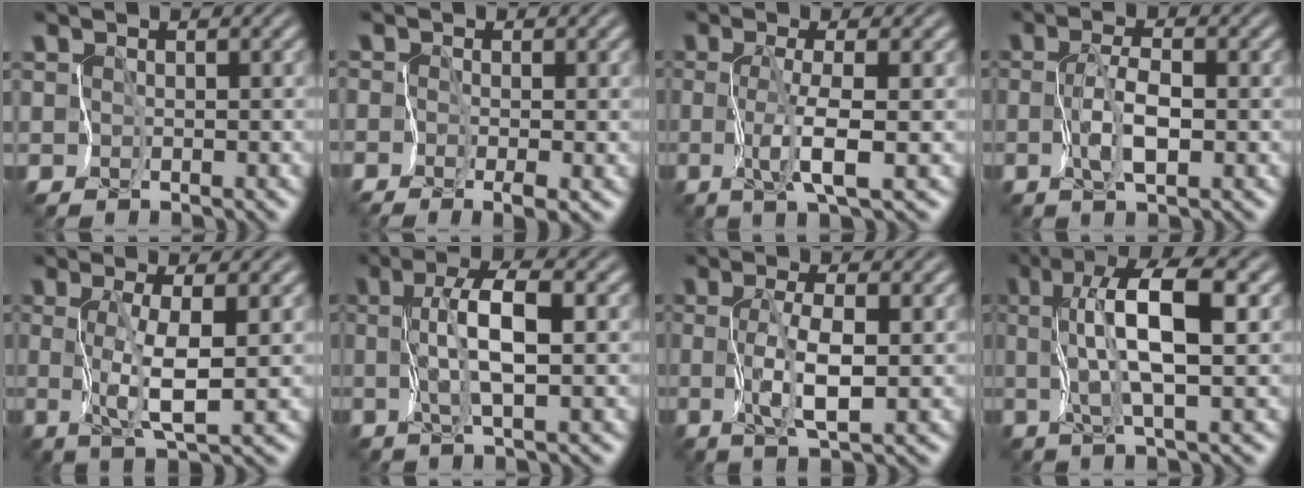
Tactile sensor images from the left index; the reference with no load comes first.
{"total": 1.5, "force": [-0.9, 0.3, 1.2], "torque": [-0.025, -0.008, -0.019]}
{"total": 3.0, "force": [-0.6, -0.3, 2.9], "torque": [-0.065, -0.006, -0.010]}
{"total": 2.6, "force": [-0.6, 0.5, 2.5], "torque": [-0.056, -0.002, -0.009]}
{"total": 3.4, "force": [0.2, 0.0, 3.4], "torque": [-0.074, -0.004, 0.006]}
{"total": 3.9, "force": [0.3, 0.3, 3.8], "torque": [-0.077, 0.007, 0.003]}
{"total": 3.2, "force": [-0.1, 0.2, 3.2], "torque": [-0.072, -0.005, -0.001]}
{"total": 6.7, "force": [1.2, 1.1, 6.5], "torque": [-0.116, 0.009, 0.018]}